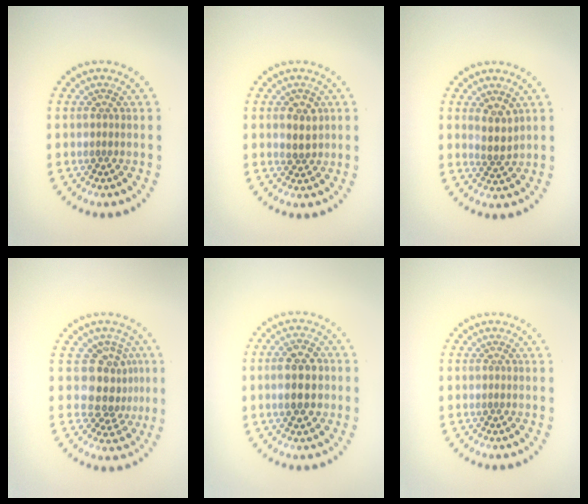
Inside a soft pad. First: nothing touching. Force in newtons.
{"total": 2.0, "press": 2.0, "slide": 0.6}
{"total": 2.2, "press": 1.9, "slide": 1.2}
{"total": 4.0, "press": 3.1, "slide": 2.5}
{"total": 3.9, "press": 3.9, "slide": 0.2}
{"total": 0.0}